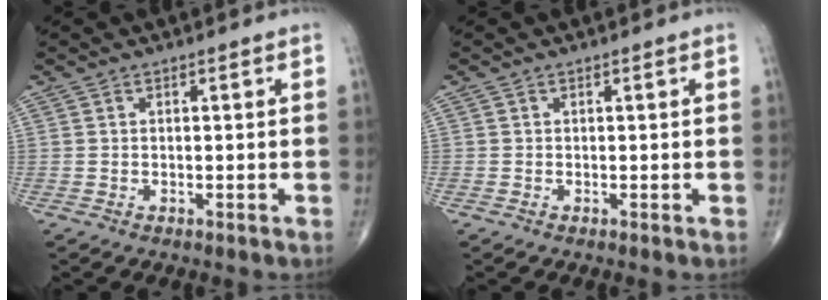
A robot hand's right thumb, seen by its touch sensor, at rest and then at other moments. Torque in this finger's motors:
{"motor_torque": [-0.23, 0.22, 0.11, 0.15, -0.01]}